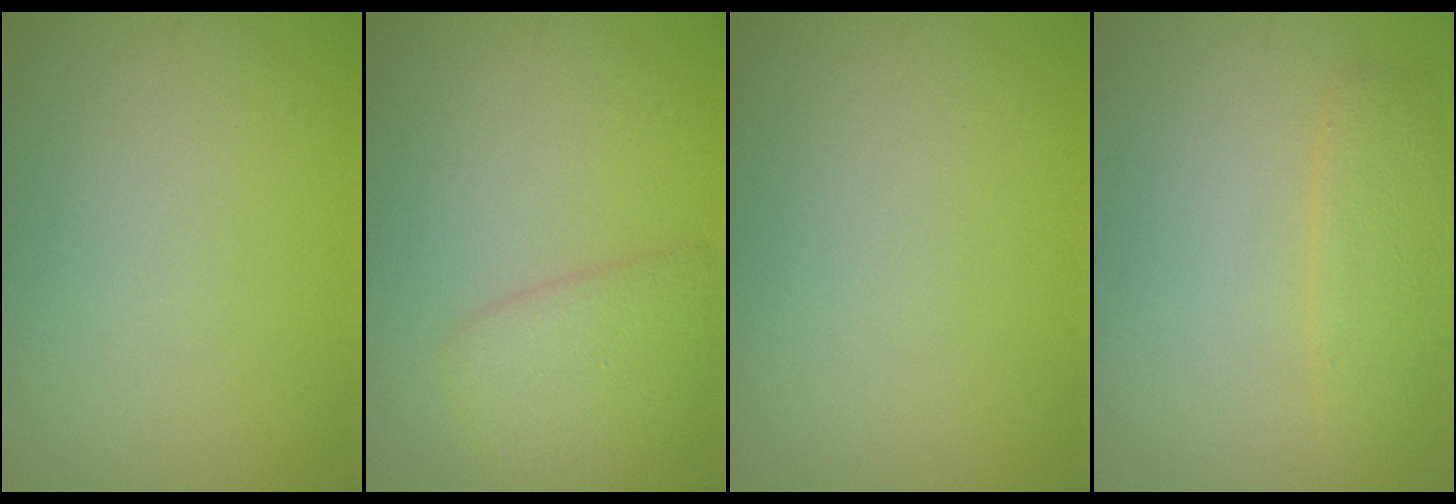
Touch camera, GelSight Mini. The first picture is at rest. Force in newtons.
{"total": 3.4, "press": 3.4, "slide": 0.1}
{"total": 0.0}
{"total": 2.5, "press": 2.5, "slide": 0.2}